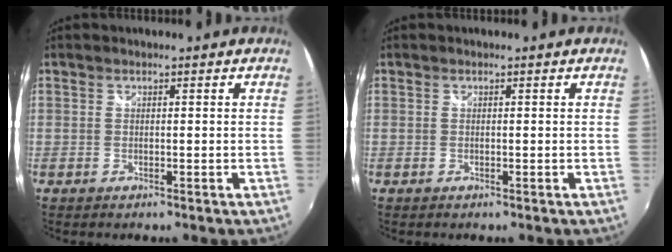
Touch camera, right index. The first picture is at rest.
{"total": 0.0}